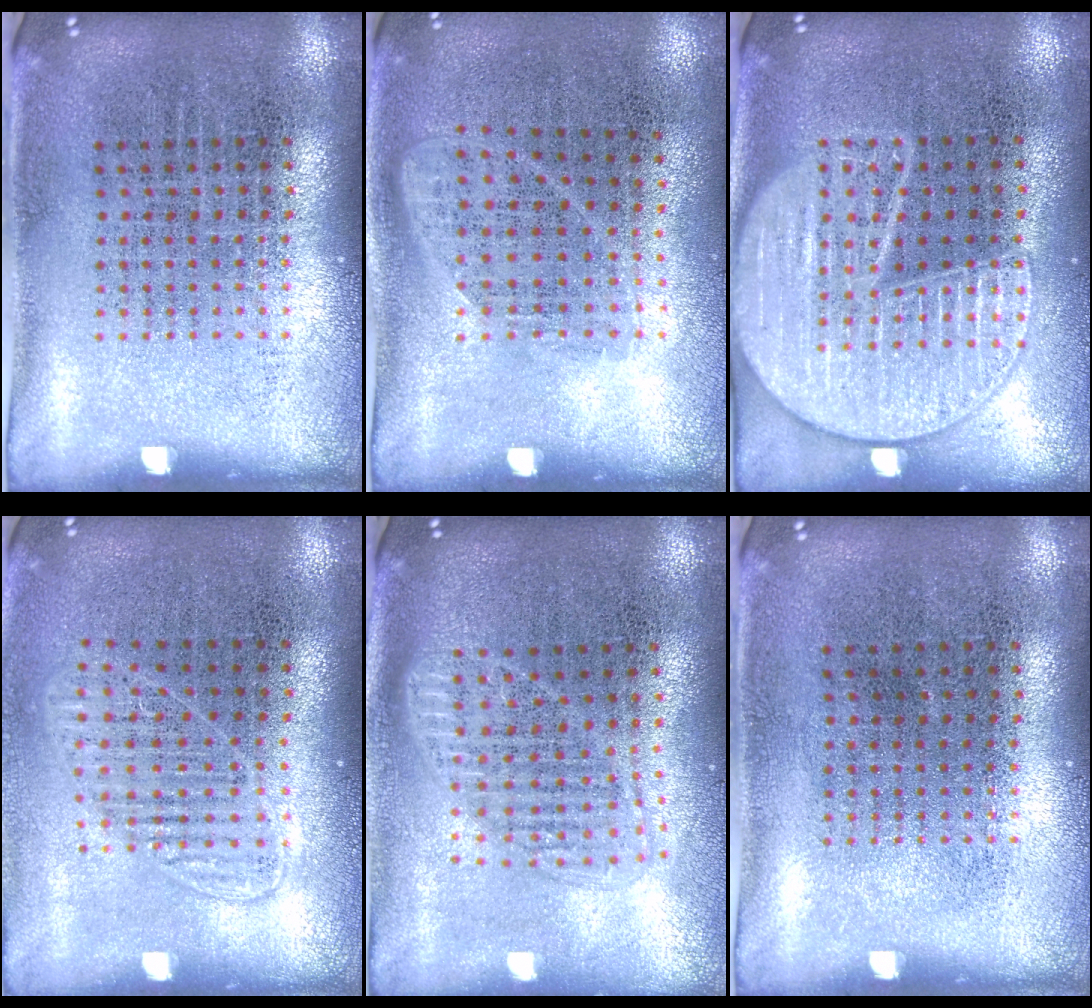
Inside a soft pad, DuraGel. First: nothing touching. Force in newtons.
{"total": 1.1, "press": 0.9, "slide": 0.6}
{"total": 2.5, "press": 2.5, "slide": 0.2}
{"total": 1.4, "press": 1.2, "slide": 0.7}
{"total": 1.5, "press": 1.3, "slide": 0.8}
{"total": 0.0}